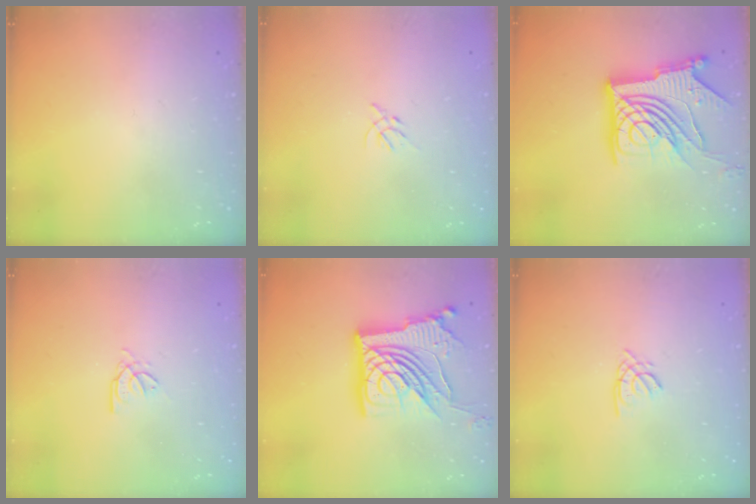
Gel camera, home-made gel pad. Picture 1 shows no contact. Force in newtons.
{"total": 2.3, "press": 2.2, "slide": 0.6}
{"total": 21.1, "press": 21.0, "slide": 2.7}
{"total": 2.7, "press": 2.7, "slide": 0.4}
{"total": 22.5, "press": 22.4, "slide": 2.7}
{"total": 1.6, "press": 1.5, "slide": 0.4}